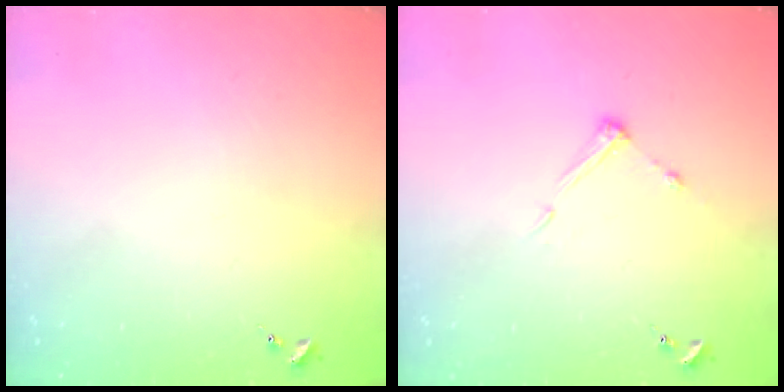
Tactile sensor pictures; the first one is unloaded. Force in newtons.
{"total": 5.6, "press": 5.5, "slide": 0.7}